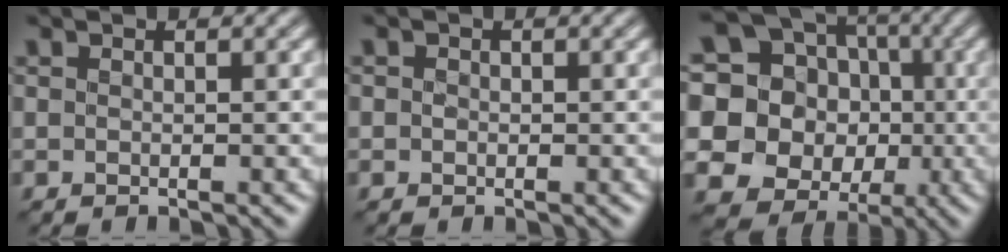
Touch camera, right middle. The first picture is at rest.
{"total": 0.6, "force": [0.0, 0.6, 0.2], "torque": [-0.001, -0.003, -0.003]}
{"total": 17.9, "force": [1.6, 16.9, 5.6], "torque": [-0.173, 0.032, -0.002]}